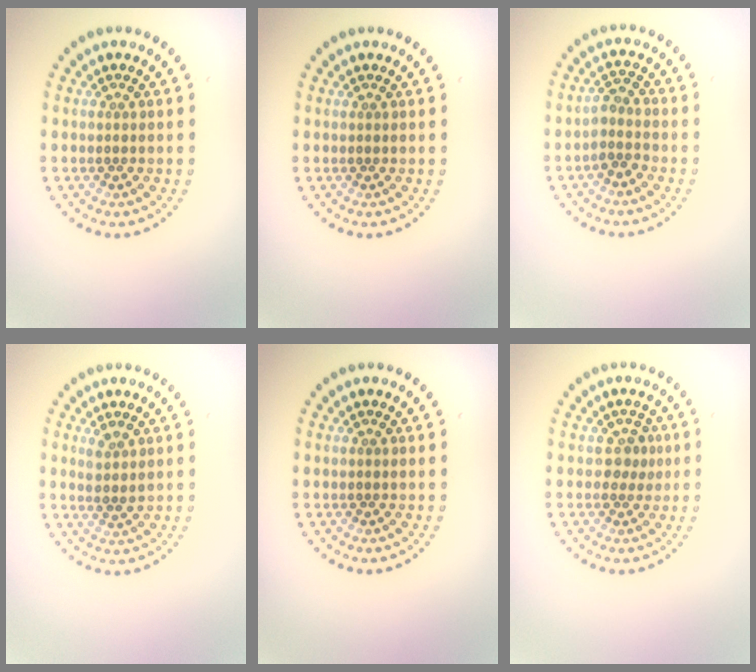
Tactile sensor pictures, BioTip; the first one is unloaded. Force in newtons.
{"total": 0.0}
{"total": 1.9, "press": 1.5, "slide": 1.1}
{"total": 1.6, "press": 1.4, "slide": 0.8}
{"total": 0.0}
{"total": 1.4, "press": 1.2, "slide": 0.7}